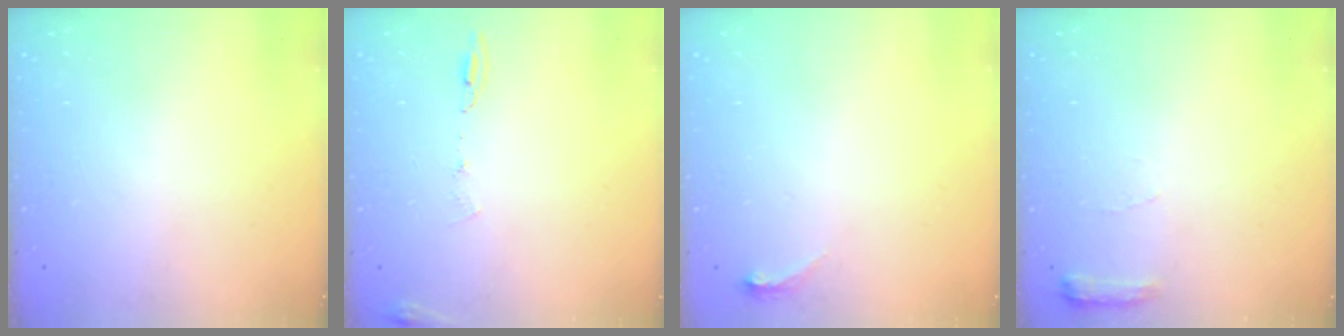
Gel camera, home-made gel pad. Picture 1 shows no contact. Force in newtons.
{"total": 6.4, "press": 6.2, "slide": 1.6}
{"total": 3.7, "press": 3.4, "slide": 1.5}
{"total": 5.6, "press": 5.6, "slide": 0.7}